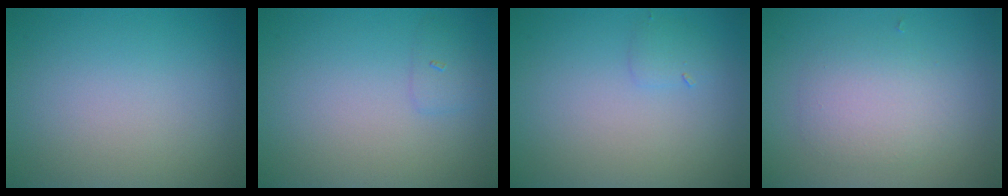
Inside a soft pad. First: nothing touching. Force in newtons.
{"total": 1.1, "press": 1.1, "slide": 0.0}
{"total": 1.0, "press": 1.0, "slide": 0.0}
{"total": 3.0, "press": 3.0, "slide": 0.1}